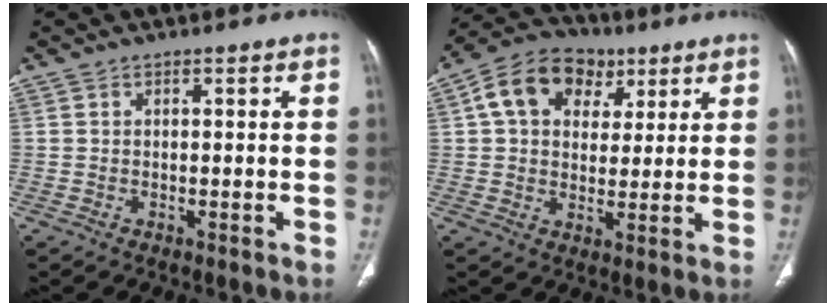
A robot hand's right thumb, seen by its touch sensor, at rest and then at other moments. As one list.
[{"total": 13.4, "force": [5.0, 10.0, 7.5], "torque": [-0.100, 0.007, 0.076]}]